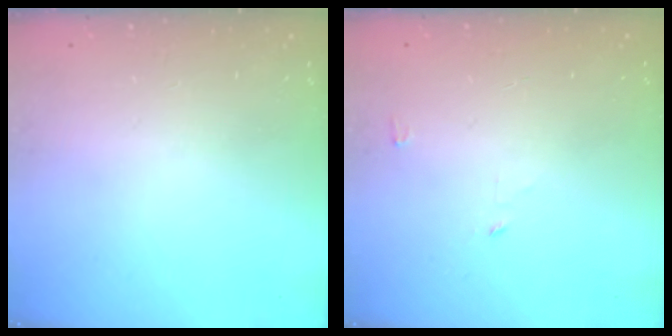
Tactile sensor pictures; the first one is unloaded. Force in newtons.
{"total": 2.4, "press": 2.4, "slide": 0.2}